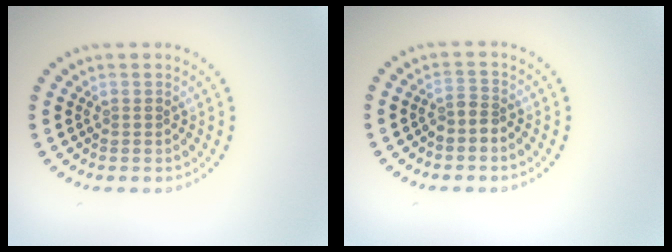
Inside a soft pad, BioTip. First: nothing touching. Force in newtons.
{"total": 1.5, "press": 1.1, "slide": 0.9}